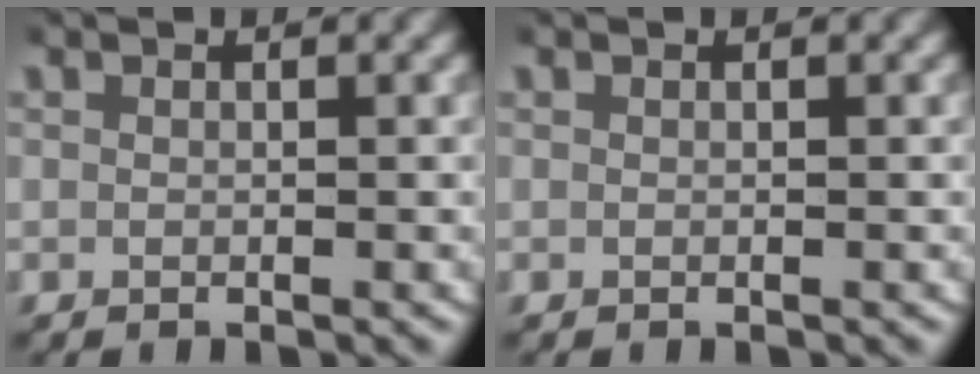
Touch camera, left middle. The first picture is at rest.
{"total": 0.0}